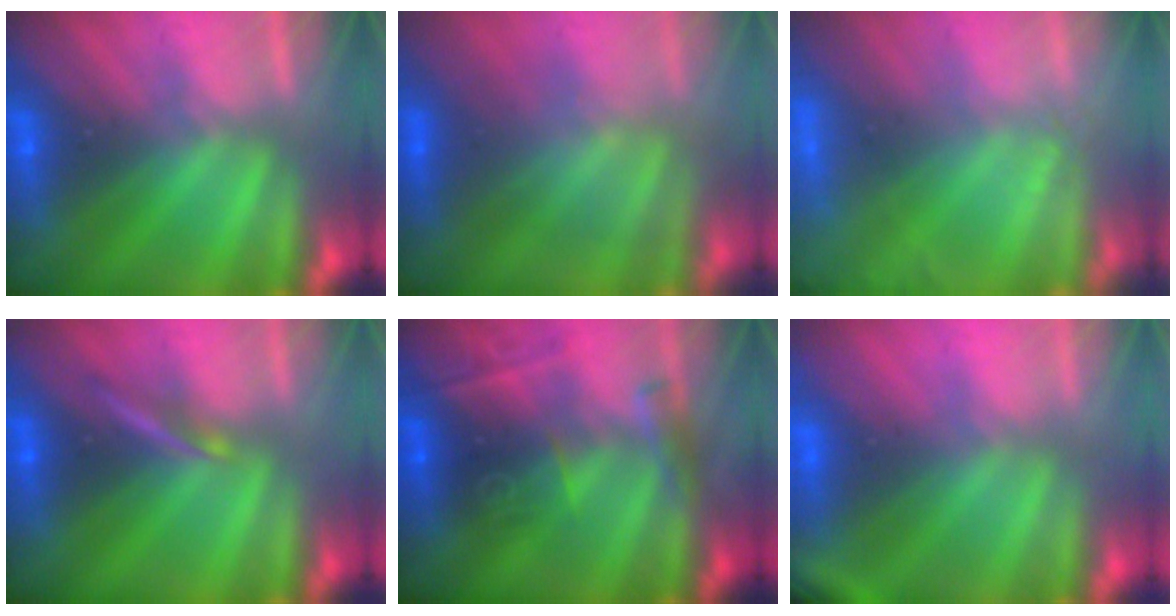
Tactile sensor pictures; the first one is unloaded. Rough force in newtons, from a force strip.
{"total": 3.6}
{"total": 2.4}
{"total": 2.2}
{"total": 2.9}
{"total": 3.6}